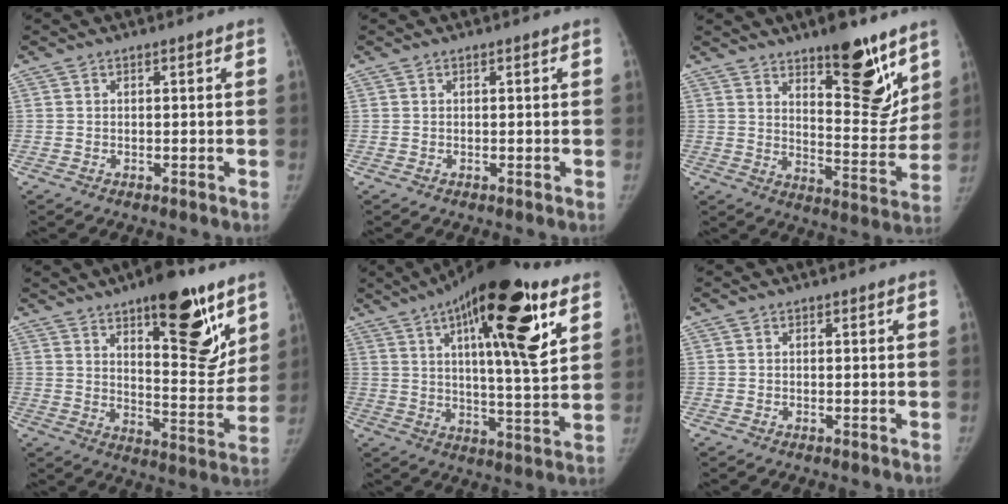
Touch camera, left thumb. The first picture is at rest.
{"total": 0.0}
{"total": 15.8, "force": [10.2, 5.6, 10.7], "torque": [-0.096, -0.080, 0.158]}
{"total": 18.9, "force": [10.7, 6.9, 14.0], "torque": [-0.145, -0.069, 0.160]}
{"total": 23.8, "force": [10.8, 6.5, 20.2], "torque": [-0.290, -0.024, 0.161]}
{"total": 0.0}